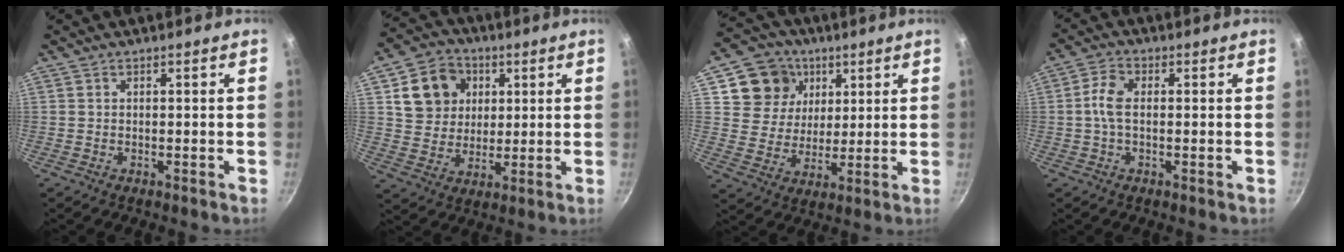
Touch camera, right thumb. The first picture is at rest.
{"total": 11.8, "force": [3.6, 10.1, 4.8], "torque": [-0.058, 0.004, 0.063]}
{"total": 12.2, "force": [5.3, 10.3, 3.8], "torque": [-0.036, -0.021, 0.089]}
{"total": 4.6, "force": [0.0, 2.3, 3.9], "torque": [-0.090, 0.013, -0.009]}